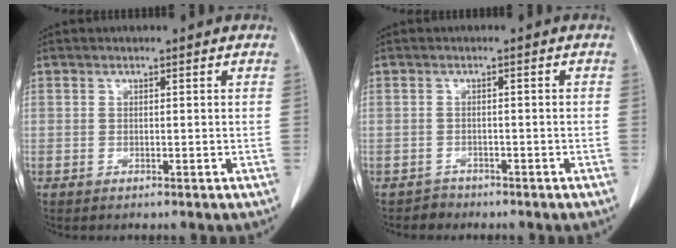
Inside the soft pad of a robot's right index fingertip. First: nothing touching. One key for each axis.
{"total": 1.5, "fx": -1.3, "fy": 0.5, "fz": -0.5, "tx": 0.008, "ty": 0.001, "tz": -0.021}